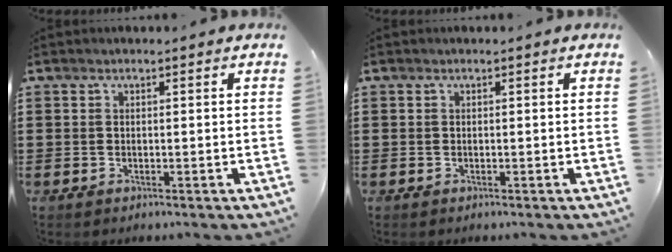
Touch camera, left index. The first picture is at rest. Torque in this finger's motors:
{"motor_torque": [0.00, 0.00, 0.00, 0.00]}